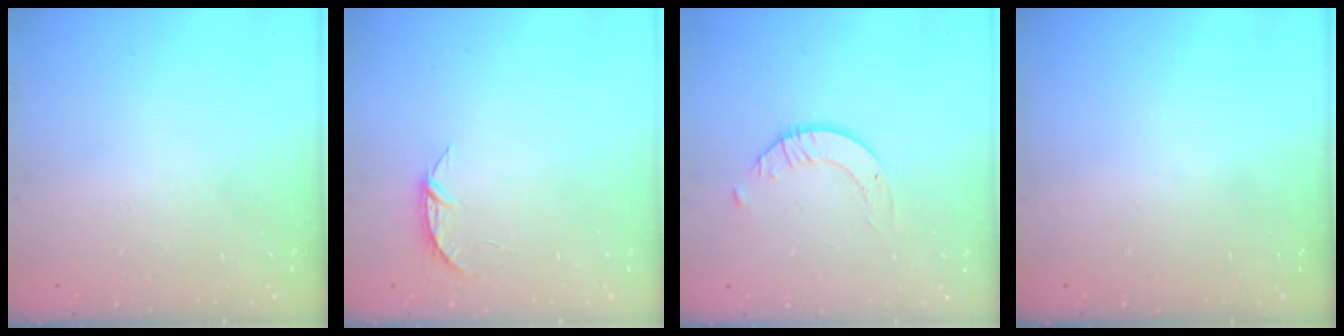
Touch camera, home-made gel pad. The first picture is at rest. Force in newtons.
{"total": 4.2, "press": 4.2, "slide": 0.5}
{"total": 2.1, "press": 2.1, "slide": 0.2}
{"total": 0.0}